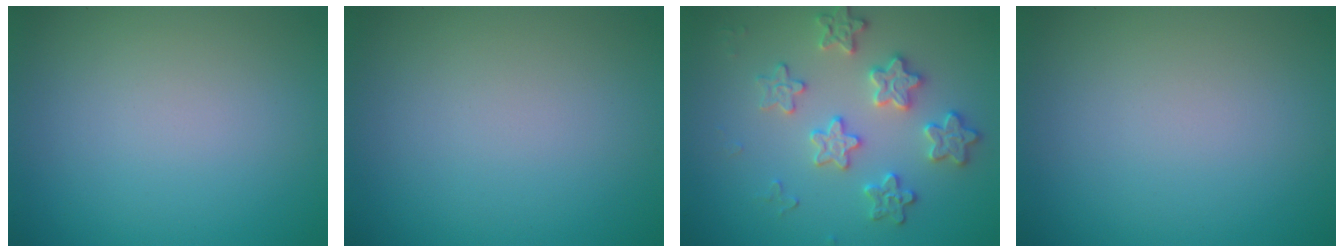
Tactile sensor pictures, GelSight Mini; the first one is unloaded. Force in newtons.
{"total": 0.0}
{"total": 3.6, "press": 3.5, "slide": 0.5}
{"total": 0.0}